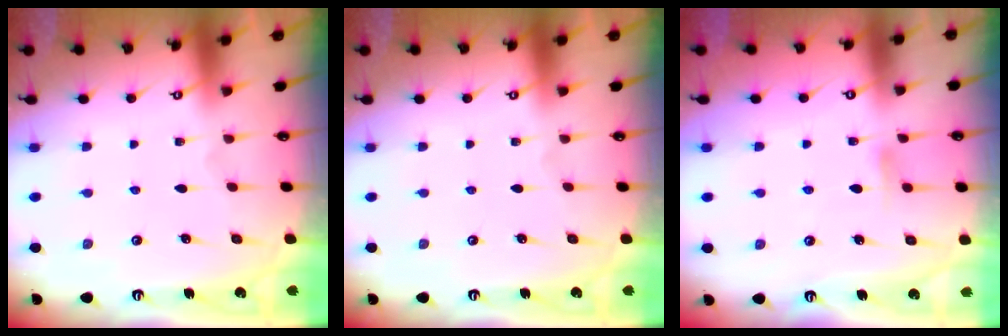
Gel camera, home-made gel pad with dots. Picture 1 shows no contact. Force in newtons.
{"total": 0.0}
{"total": 4.3, "press": 4.3, "slide": 0.5}